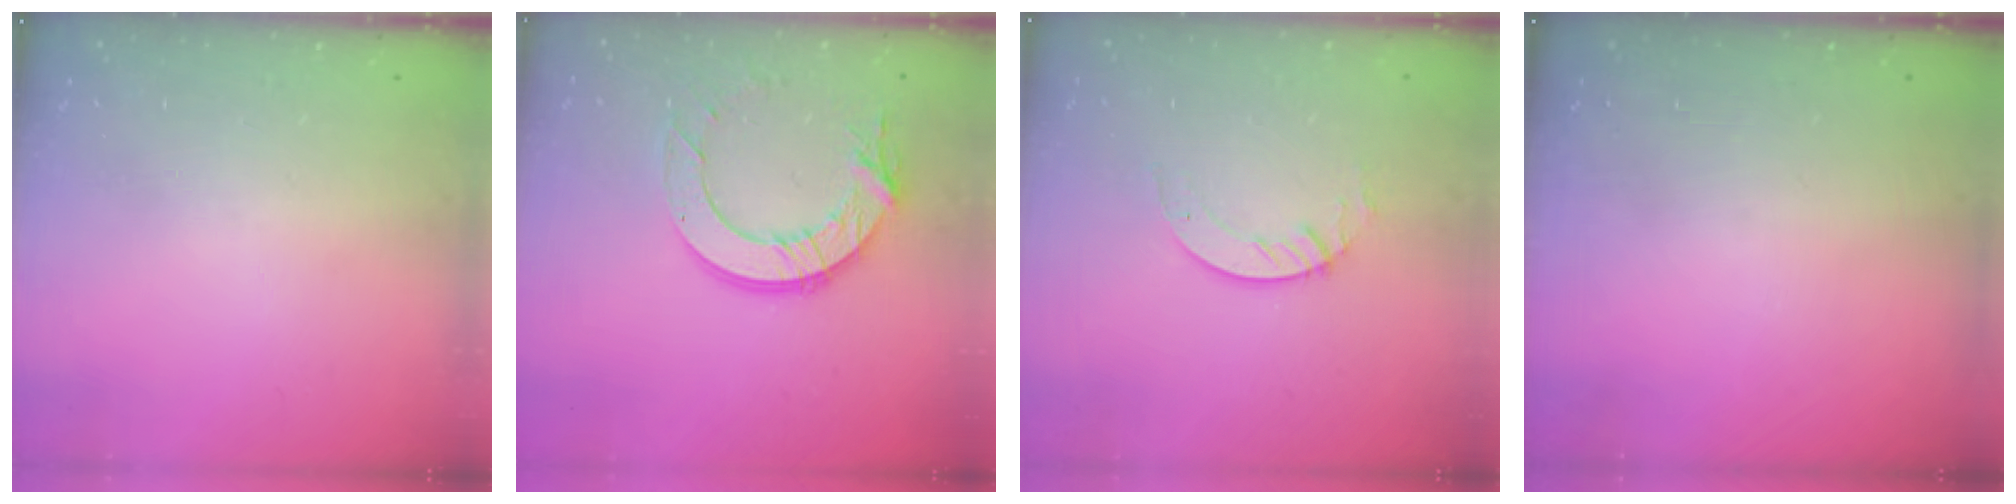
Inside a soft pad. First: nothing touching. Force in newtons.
{"total": 12.6, "press": 12.6, "slide": 1.1}
{"total": 3.1, "press": 3.1, "slide": 0.2}
{"total": 0.0}